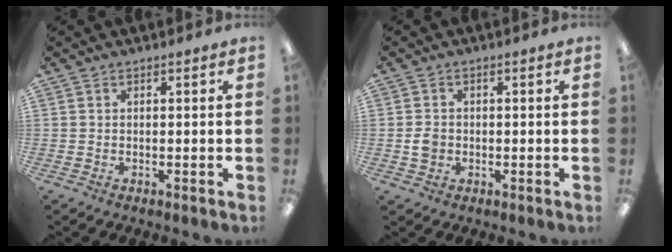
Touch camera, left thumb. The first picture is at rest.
{"total": 2.8, "force": [-0.2, 2.4, 1.5], "torque": [-0.020, 0.002, -0.007]}